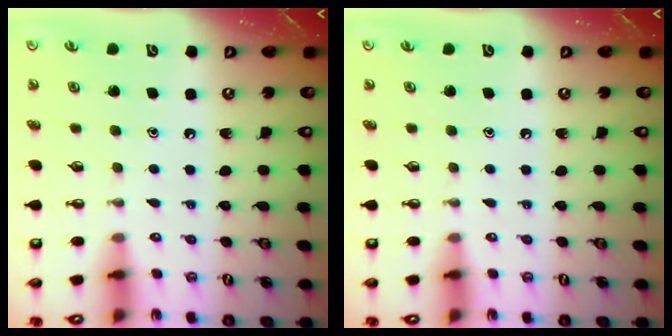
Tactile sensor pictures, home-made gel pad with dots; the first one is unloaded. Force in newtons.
{"total": 0.0}